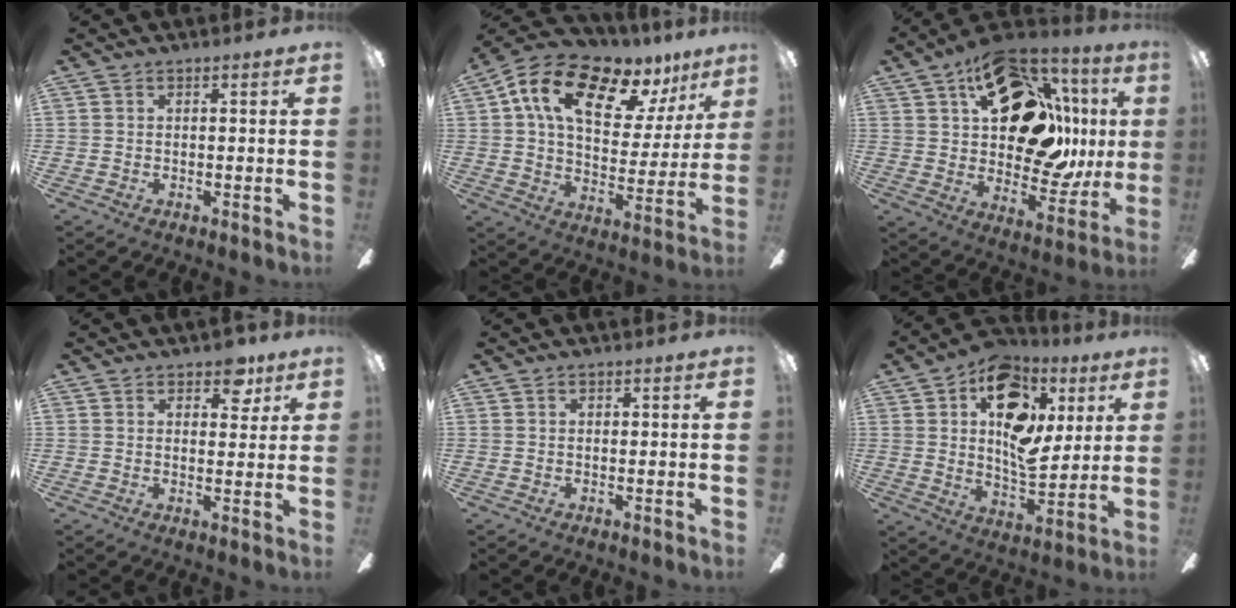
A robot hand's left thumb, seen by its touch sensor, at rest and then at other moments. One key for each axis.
{"total": 17.5, "fx": 10.6, "fy": 8.9, "fz": 10.6, "tx": -0.180, "ty": -0.058, "tz": 0.182}
{"total": 27.0, "fx": 10.3, "fy": 16.2, "fz": 19.0, "tx": -0.262, "ty": -0.046, "tz": 0.187}
{"total": 6.7, "fx": 4.3, "fy": 3.6, "fz": 3.6, "tx": -0.031, "ty": -0.016, "tz": 0.071}
{"total": 0.5, "fx": 0.1, "fy": 0.3, "fz": 0.4, "tx": -0.009, "ty": 0.003, "tz": 0.000}
{"total": 18.8, "fx": 7.0, "fy": 11.6, "fz": 13.0, "tx": -0.177, "ty": -0.026, "tz": 0.126}